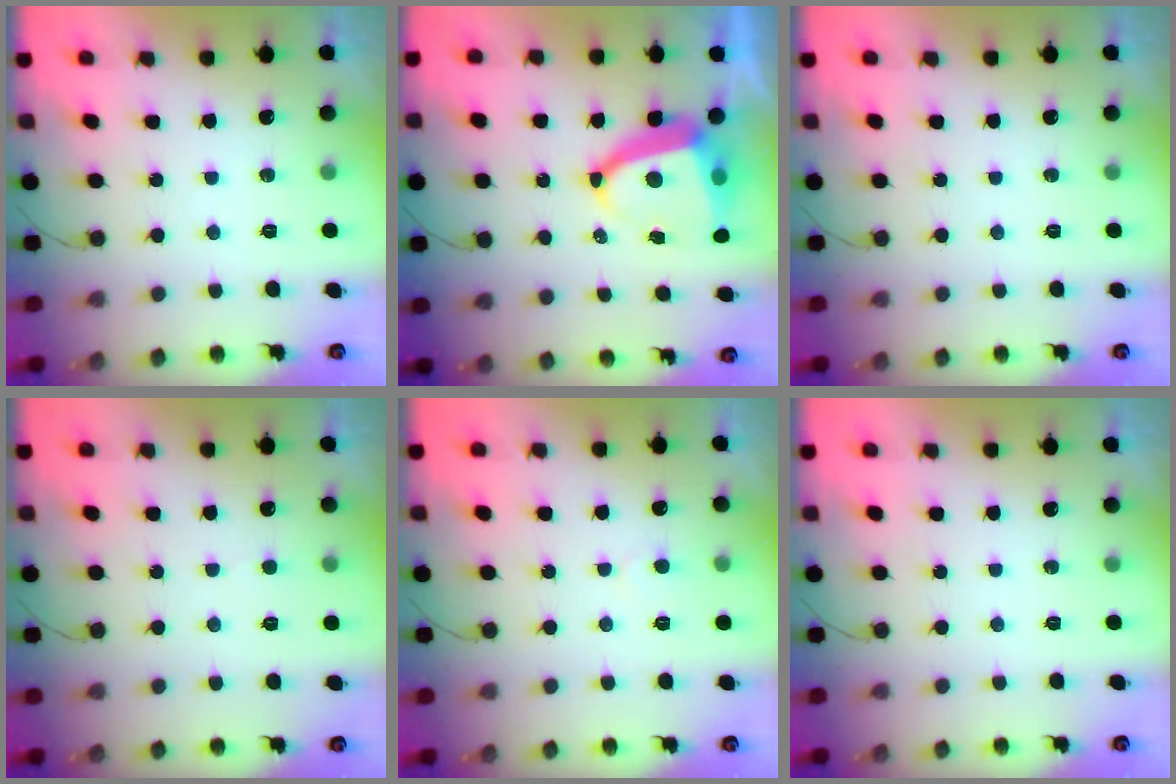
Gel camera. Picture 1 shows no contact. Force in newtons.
{"total": 10.1, "press": 10.0, "slide": 1.2}
{"total": 0.0}
{"total": 1.7, "press": 1.7, "slide": 0.1}
{"total": 3.7, "press": 3.7, "slide": 0.3}
{"total": 0.0}